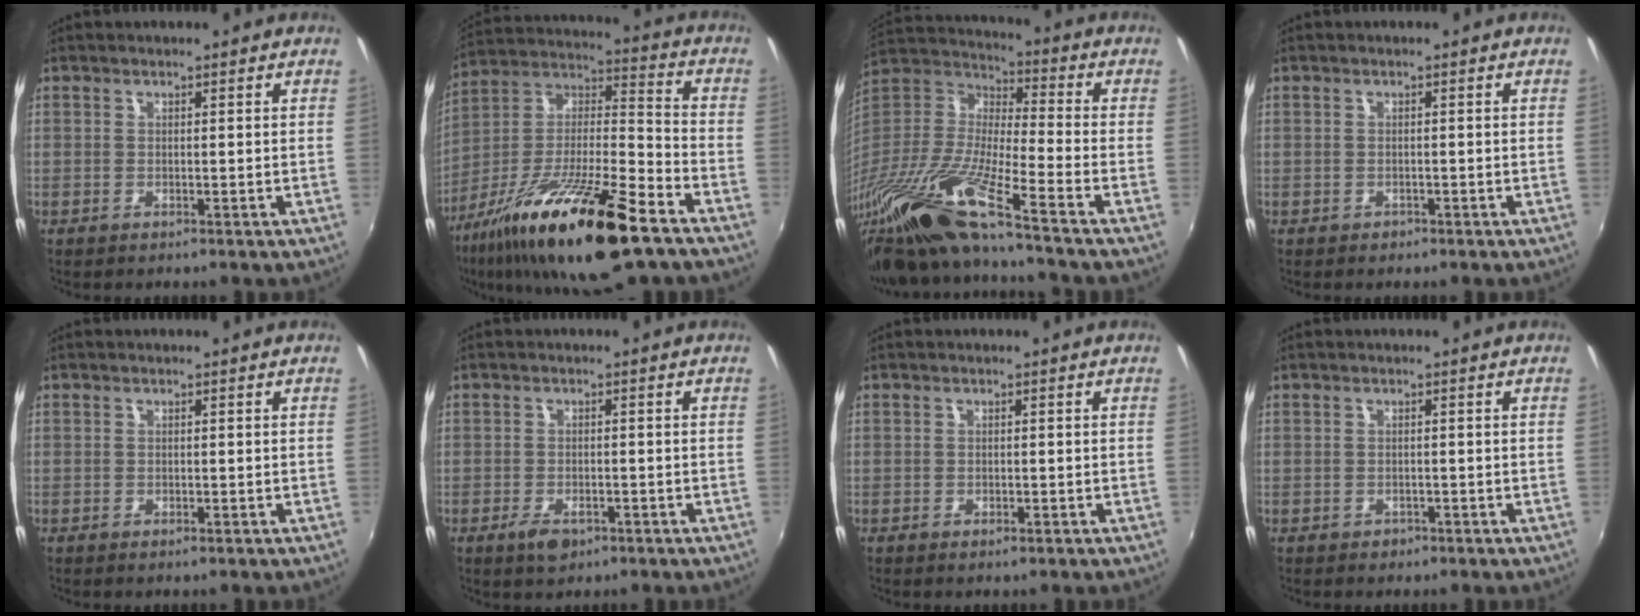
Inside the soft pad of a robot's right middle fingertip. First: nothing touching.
{"total": 24.4, "force": [-15.1, 4.6, 18.6], "torque": [-0.322, -0.024, -0.268]}
{"total": 24.3, "force": [-18.0, 1.2, 16.3], "torque": [-0.300, -0.057, -0.342]}
{"total": 0.8, "force": [-0.6, 0.5, 0.1], "torque": [-0.003, -0.002, -0.009]}
{"total": 0.0}
{"total": 3.9, "force": [-2.2, 2.0, 2.5], "torque": [-0.057, -0.010, -0.039]}
{"total": 0.8, "force": [-0.5, 0.4, 0.4], "torque": [-0.008, -0.005, -0.010]}
{"total": 1.2, "force": [-0.7, 0.9, 0.2], "torque": [-0.007, -0.003, -0.009]}